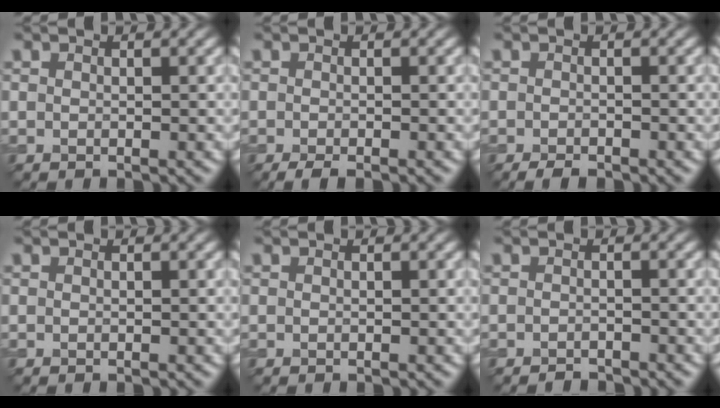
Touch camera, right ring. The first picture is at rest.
{"total": 1.9, "force": [-1.3, 0.3, 1.2], "torque": [-0.019, -0.002, -0.022]}
{"total": 1.6, "force": [-1.3, 0.4, 0.9], "torque": [-0.015, -0.002, -0.024]}
{"total": 0.0}
{"total": 0.0}
{"total": 1.0, "force": [-0.9, 0.2, 0.2], "torque": [-0.001, 0.000, -0.017]}